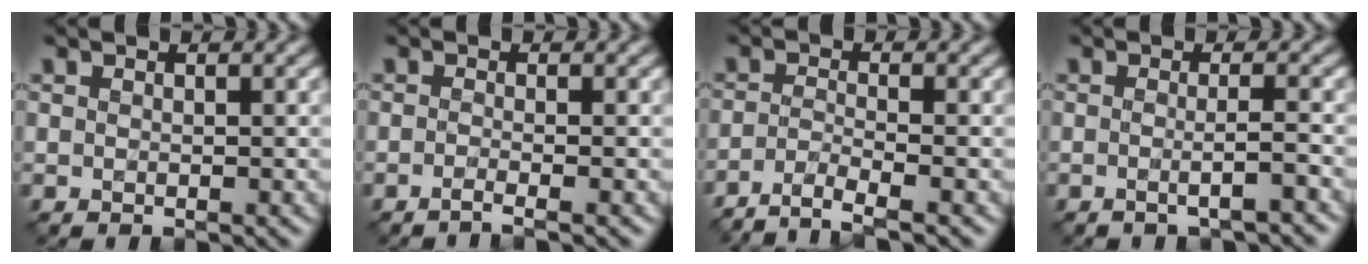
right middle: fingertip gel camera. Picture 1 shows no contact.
{"total": 1.5, "force": [-0.9, 0.3, 1.1], "torque": [-0.007, -0.010, -0.026]}
{"total": 3.1, "force": [-2.4, 0.5, 1.9], "torque": [-0.029, -0.002, -0.059]}
{"total": 2.2, "force": [-0.8, 0.5, 2.0], "torque": [-0.023, -0.002, -0.020]}